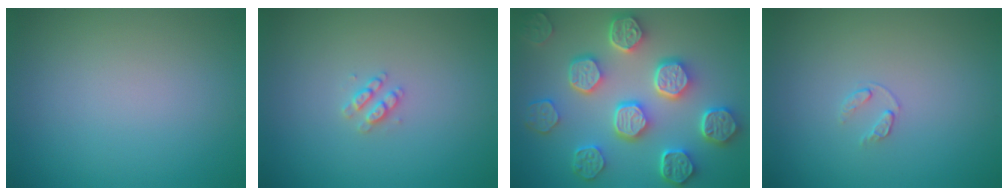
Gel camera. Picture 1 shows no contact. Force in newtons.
{"total": 1.4, "press": 1.3, "slide": 0.3}
{"total": 8.5, "press": 6.6, "slide": 5.3}
{"total": 0.8, "press": 0.5, "slide": 0.6}